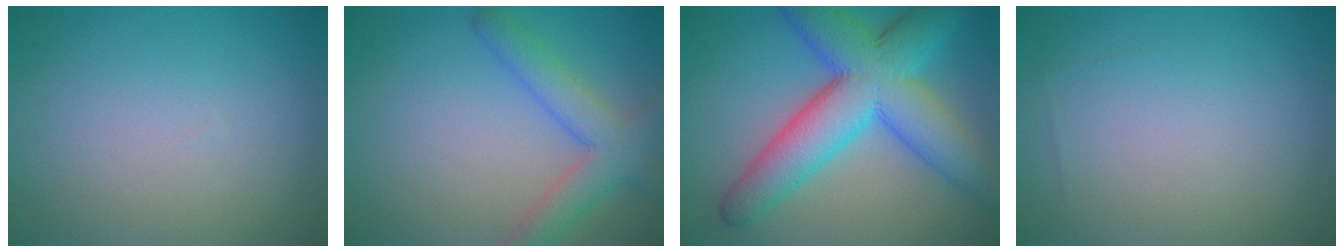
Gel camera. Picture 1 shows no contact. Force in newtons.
{"total": 4.3, "press": 4.3, "slide": 0.3}
{"total": 10.8, "press": 10.8, "slide": 0.1}
{"total": 0.0}